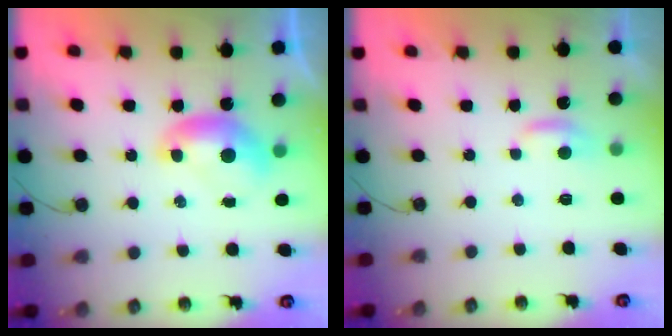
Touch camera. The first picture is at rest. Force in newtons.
{"total": 1.8, "press": 1.8, "slide": 0.4}